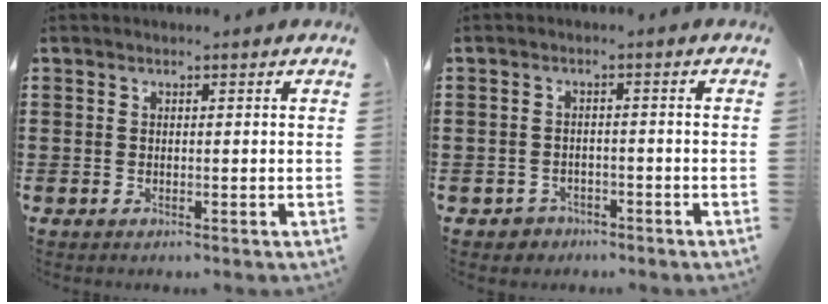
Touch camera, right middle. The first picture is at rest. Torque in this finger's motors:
{"motor_torque": [0.33, -0.18, 0.03, 0.00]}